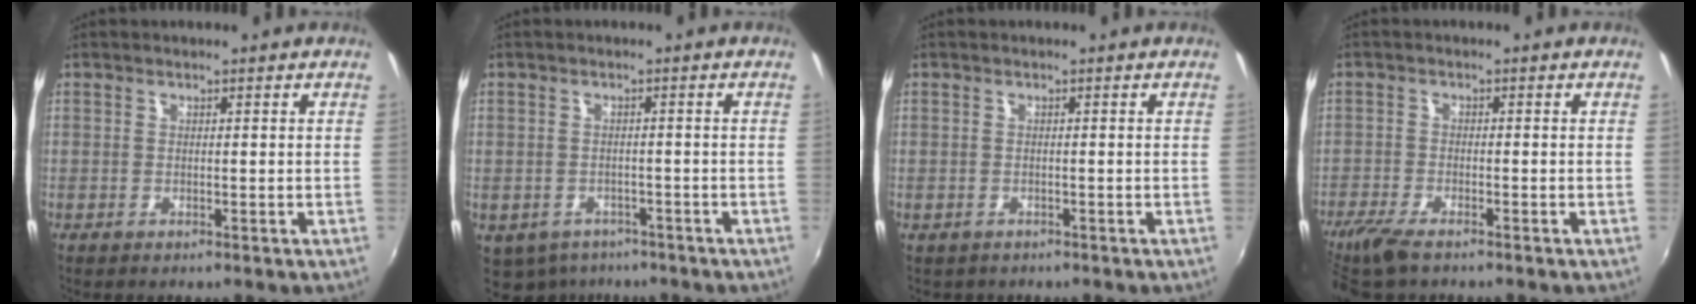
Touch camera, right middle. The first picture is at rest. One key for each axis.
{"total": 7.9, "fx": -4.9, "fy": 5.3, "fz": 3.0, "tx": -0.081, "ty": -0.026, "tz": -0.063}
{"total": 1.3, "fx": -0.7, "fy": 1.1, "fz": 0.2, "tx": -0.007, "ty": -0.003, "tz": -0.007}
{"total": 6.1, "fx": -4.8, "fy": 1.4, "fz": 3.5, "tx": -0.094, "ty": -0.022, "tz": -0.094}